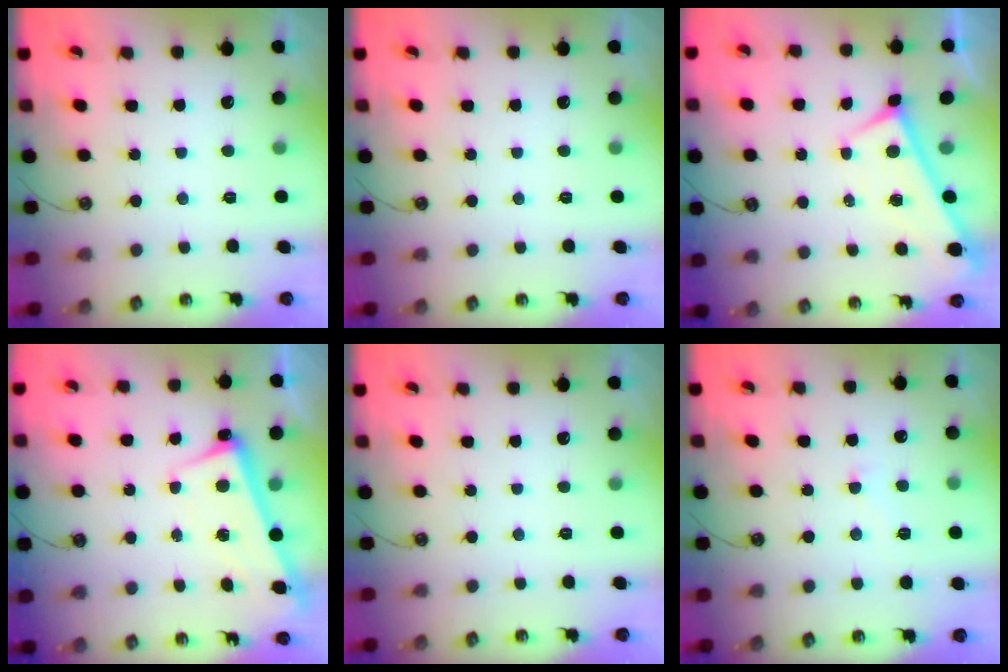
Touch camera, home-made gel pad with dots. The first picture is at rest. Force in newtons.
{"total": 0.0}
{"total": 0.0}
{"total": 2.6, "press": 2.4, "slide": 0.9}
{"total": 0.0}
{"total": 3.5, "press": 3.5, "slide": 0.3}